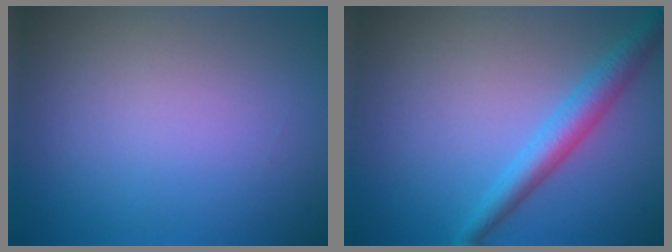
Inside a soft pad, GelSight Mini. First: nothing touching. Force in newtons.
{"total": 3.4, "press": 3.4, "slide": 0.1}